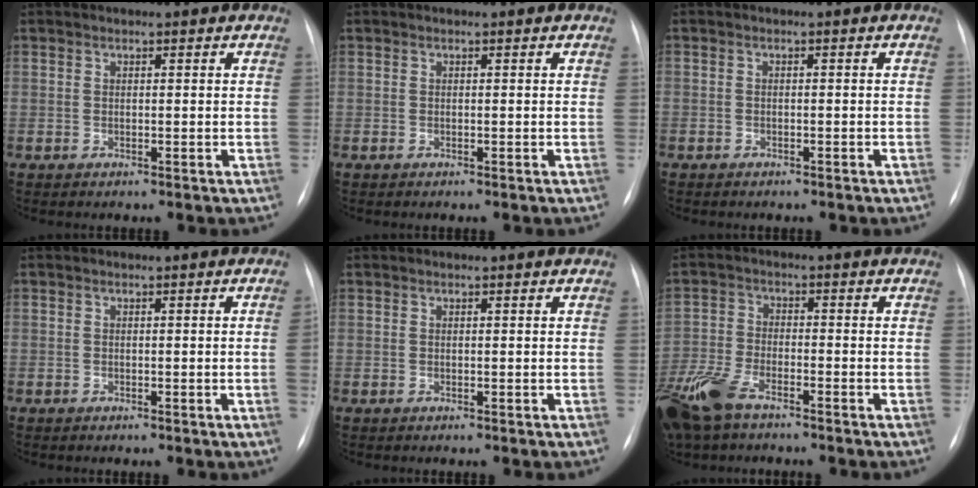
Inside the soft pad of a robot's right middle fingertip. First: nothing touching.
{"total": 0.0}
{"total": 1.5, "force": [-1.2, 0.9, 0.4], "torque": [-0.008, 0.001, -0.013]}
{"total": 0.9, "force": [-0.1, -0.3, 0.8], "torque": [-0.010, 0.002, 0.000]}
{"total": 0.0}
{"total": 10.4, "force": [-7.3, 3.8, 6.3], "torque": [-0.143, -0.018, -0.143]}